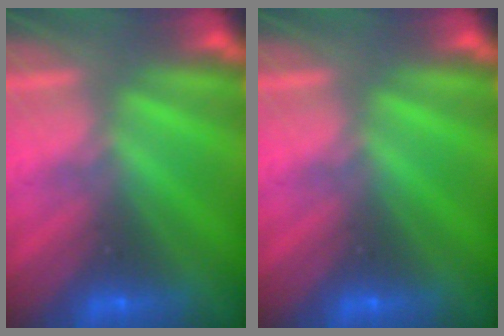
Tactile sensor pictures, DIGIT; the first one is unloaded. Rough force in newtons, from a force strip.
{"total": 0.0}